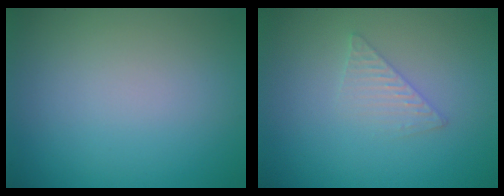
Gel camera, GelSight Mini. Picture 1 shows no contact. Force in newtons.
{"total": 1.6, "press": 1.6, "slide": 0.1}